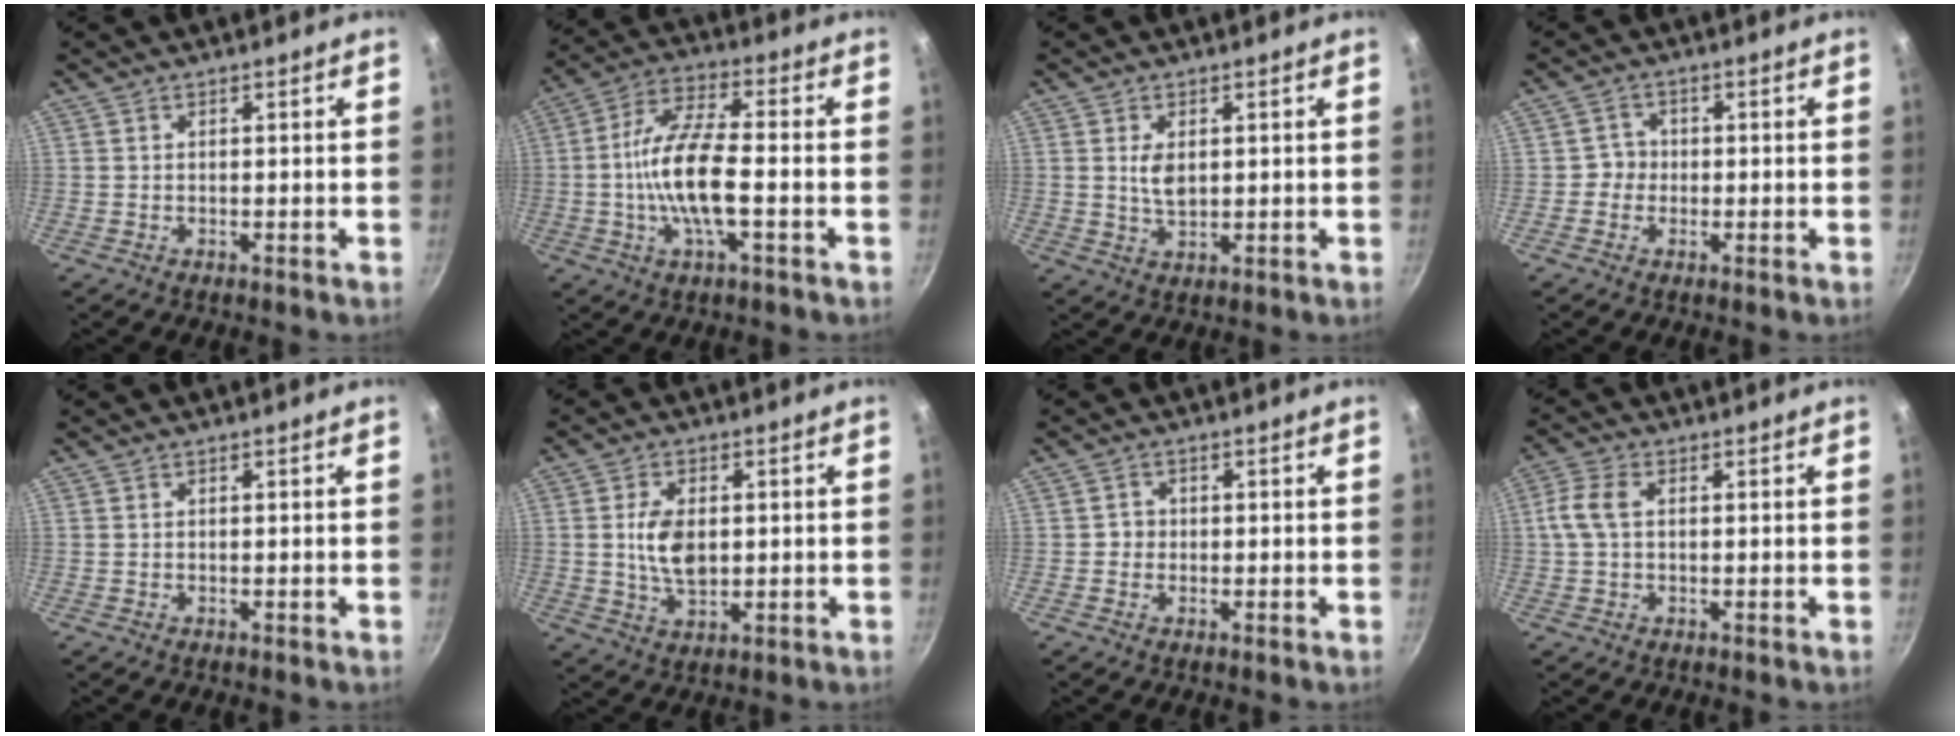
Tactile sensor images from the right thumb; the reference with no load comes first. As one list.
[{"total": 13.2, "force": [-2.0, 4.6, 12.2], "torque": [-0.250, 0.025, -0.042]}, {"total": 3.9, "force": [0.8, 2.2, 3.1], "torque": [-0.053, -0.012, 0.020]}, {"total": 2.6, "force": [-0.5, 2.5, 0.7], "torque": [0.006, 0.011, -0.017]}, {"total": 0.0}, {"total": 7.5, "force": [0.5, 4.5, 6.0], "torque": [-0.106, -0.008, 0.015]}, {"total": 1.8, "force": [-0.2, 1.7, 0.6], "torque": [0.003, 0.007, -0.008]}, {"total": 5.2, "force": [0.6, 3.2, 4.0], "torque": [-0.101, 0.015, 0.009]}]